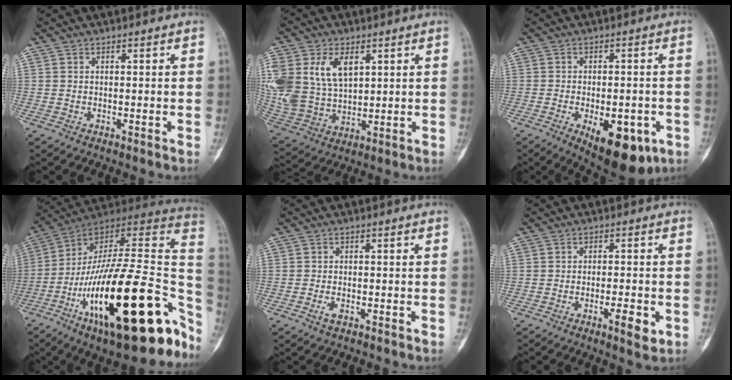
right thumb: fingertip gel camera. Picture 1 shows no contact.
{"total": 19.0, "force": [6.1, 12.7, 12.7], "torque": [-0.281, -0.003, 0.131]}
{"total": 13.1, "force": [-5.2, 6.2, 10.3], "torque": [-0.128, 0.002, -0.061]}
{"total": 35.7, "force": [-12.8, 12.3, 31.0], "torque": [-0.406, 0.064, -0.203]}
{"total": 1.7, "force": [-0.8, 0.9, 1.2], "torque": [-0.027, 0.003, -0.017]}
{"total": 4.8, "force": [-1.8, 1.4, 4.2], "torque": [-0.064, 0.001, -0.025]}